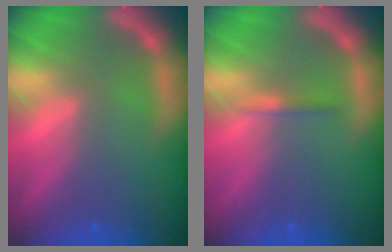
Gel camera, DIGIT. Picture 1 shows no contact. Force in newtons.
{"total": 0.9}